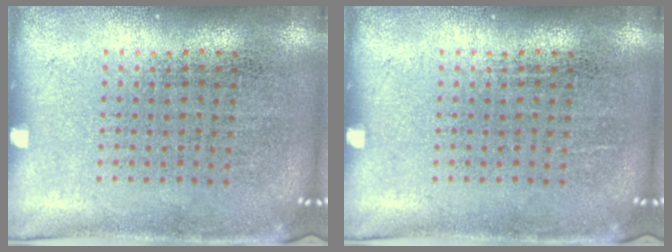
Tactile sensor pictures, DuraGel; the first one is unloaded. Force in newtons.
{"total": 0.0}